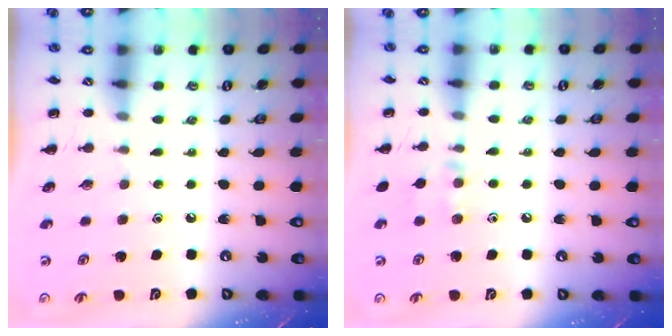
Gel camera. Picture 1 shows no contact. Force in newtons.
{"total": 7.7, "press": 7.5, "slide": 1.7}